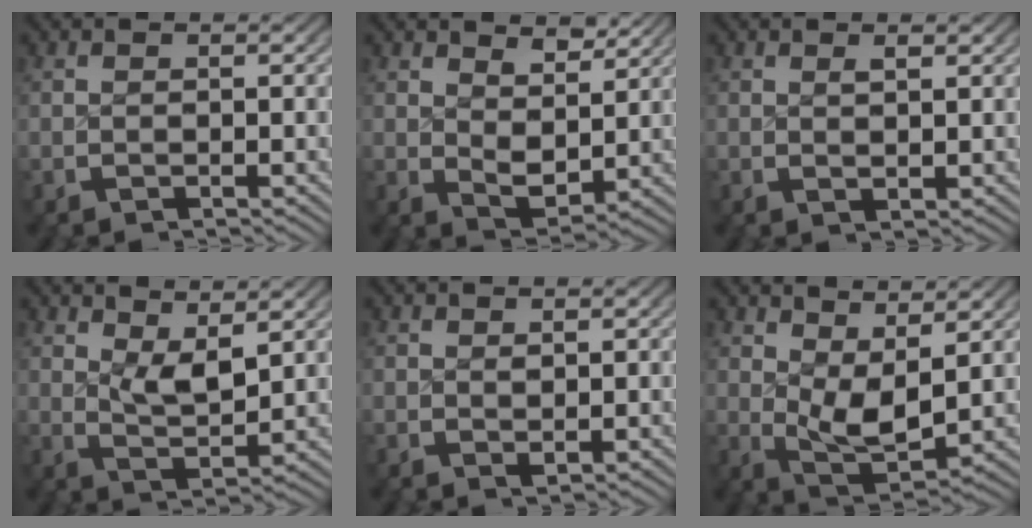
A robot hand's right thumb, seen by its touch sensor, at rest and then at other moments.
{"total": 4.1, "force": [1.9, 2.4, 2.7], "torque": [-0.045, -0.022, 0.041]}
{"total": 1.0, "force": [0.7, 0.2, 0.6], "torque": [-0.010, -0.004, 0.018]}
{"total": 3.9, "force": [2.0, 1.8, 2.8], "torque": [-0.052, -0.017, 0.042]}
{"total": 0.7, "force": [0.5, 0.4, 0.4], "torque": [-0.006, -0.006, 0.016]}
{"total": 5.6, "force": [1.2, 3.2, 4.5], "torque": [-0.090, -0.032, 0.034]}